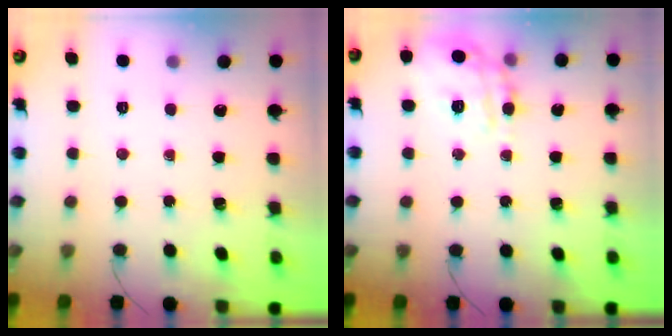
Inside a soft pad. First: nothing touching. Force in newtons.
{"total": 15.0, "press": 14.9, "slide": 1.2}